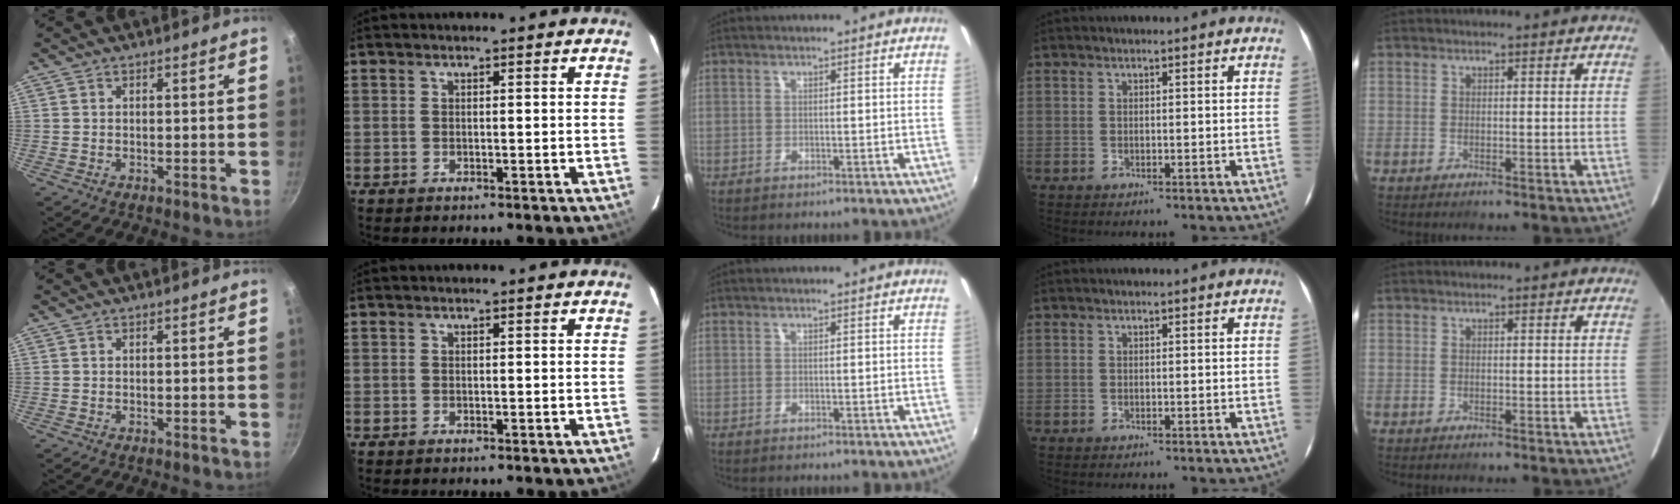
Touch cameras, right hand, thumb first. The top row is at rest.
{}